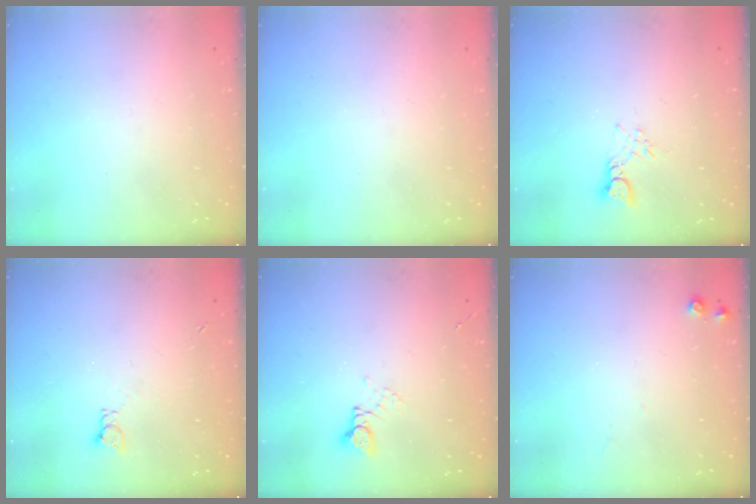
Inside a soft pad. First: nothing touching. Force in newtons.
{"total": 0.0}
{"total": 3.3, "press": 3.3, "slide": 0.3}
{"total": 2.0, "press": 2.0, "slide": 0.3}
{"total": 2.6, "press": 2.6, "slide": 0.1}
{"total": 5.7, "press": 5.6, "slide": 0.9}